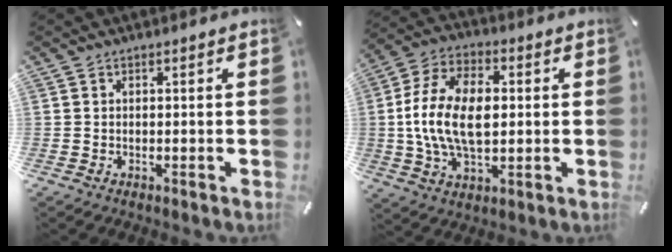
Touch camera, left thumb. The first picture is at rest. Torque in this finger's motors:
{"motor_torque": [2.53, 2.48, 1.23, 0.77, 0.27]}